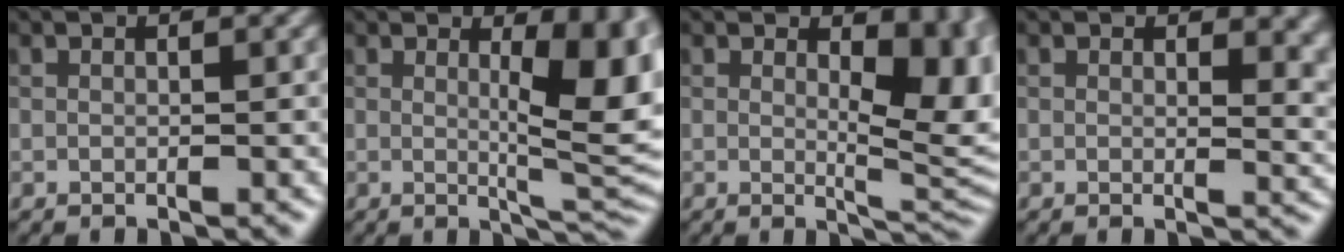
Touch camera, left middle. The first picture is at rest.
{"total": 7.9, "force": [1.3, 2.3, 7.4], "torque": [-0.092, -0.010, 0.025]}
{"total": 7.1, "force": [1.5, 3.4, 6.0], "torque": [-0.075, -0.015, 0.031]}
{"total": 3.7, "force": [1.5, 1.9, 2.7], "torque": [-0.025, -0.011, 0.022]}